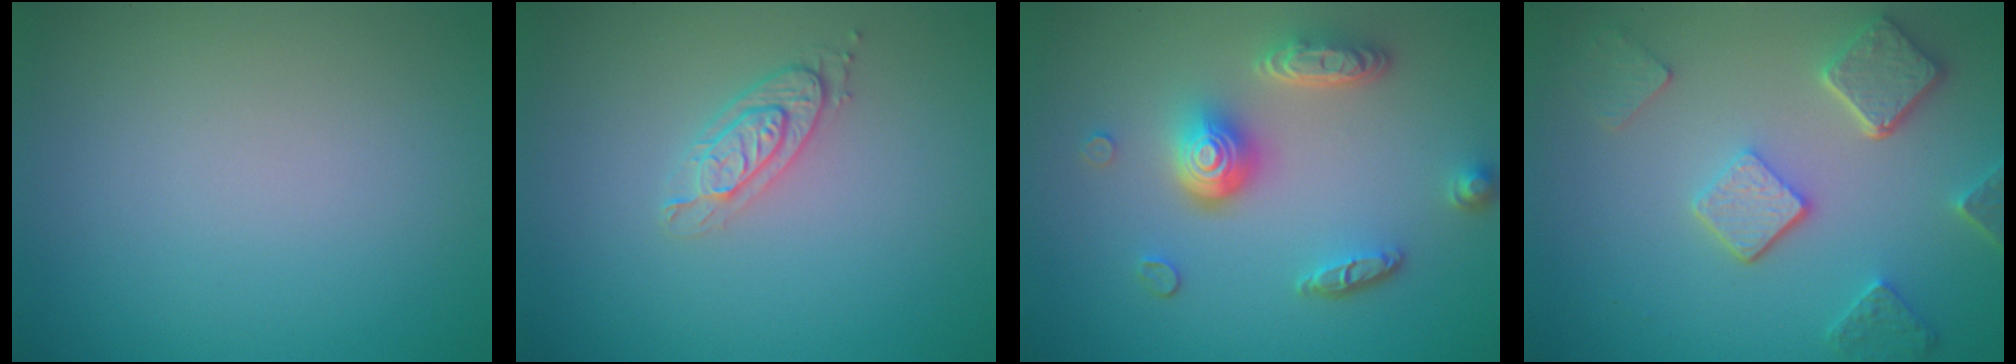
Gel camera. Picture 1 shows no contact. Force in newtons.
{"total": 2.1, "press": 2.0, "slide": 0.7}
{"total": 5.1, "press": 3.8, "slide": 3.4}
{"total": 5.1, "press": 3.9, "slide": 3.3}